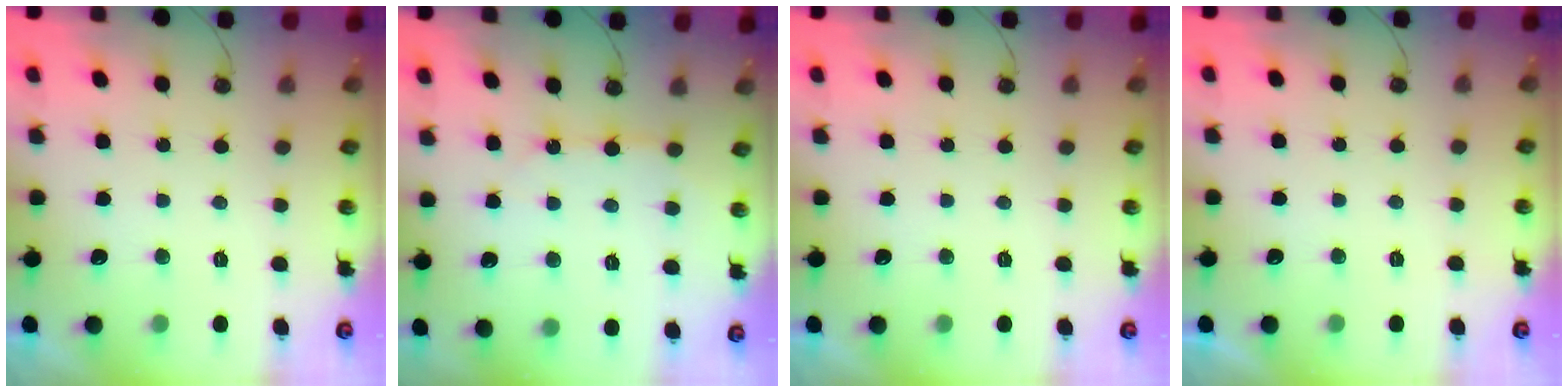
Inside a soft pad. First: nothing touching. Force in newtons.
{"total": 6.5, "press": 6.5, "slide": 0.5}
{"total": 0.0}
{"total": 0.0}